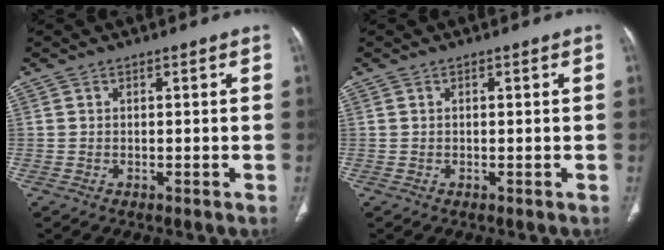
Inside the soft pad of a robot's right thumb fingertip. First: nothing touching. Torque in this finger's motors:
{"motor_torque": [-0.16, 0.02, 0.26, -0.17, -0.05]}